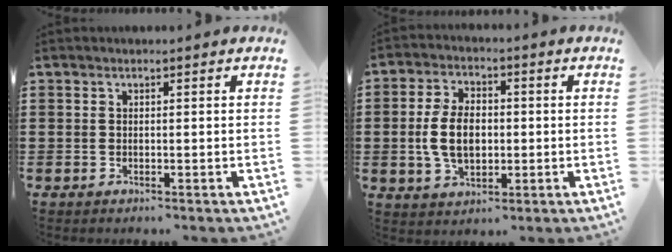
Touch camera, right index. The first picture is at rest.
{"total": 7.9, "force": [-0.4, 4.9, 6.1], "torque": [-0.144, 0.006, -0.014]}